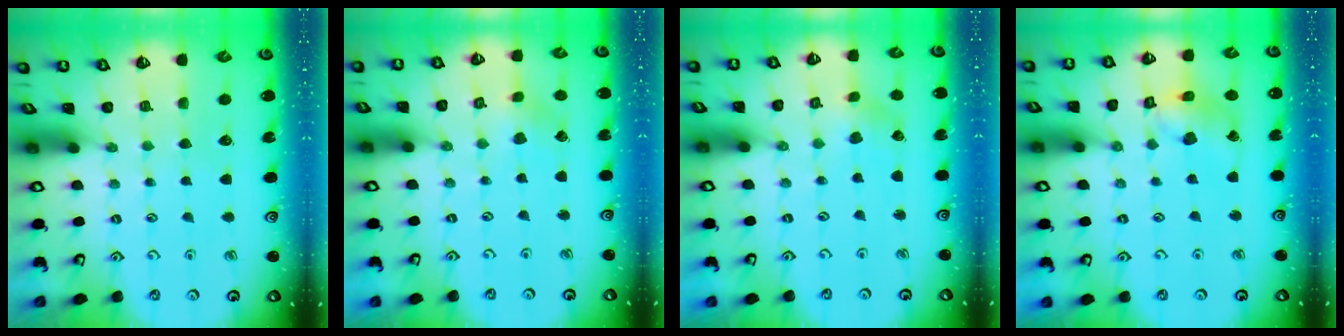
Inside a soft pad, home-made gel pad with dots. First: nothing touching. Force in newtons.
{"total": 1.8, "press": 1.8, "slide": 0.1}
{"total": 1.3, "press": 1.3, "slide": 0.1}
{"total": 9.4, "press": 9.3, "slide": 1.1}